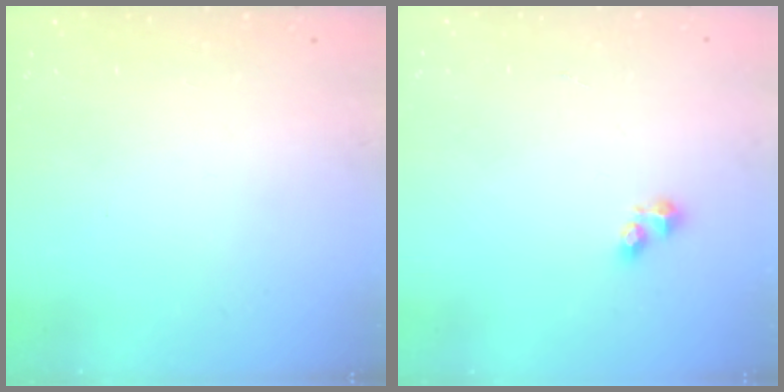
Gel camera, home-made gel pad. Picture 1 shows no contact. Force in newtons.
{"total": 2.6, "press": 2.6, "slide": 0.2}